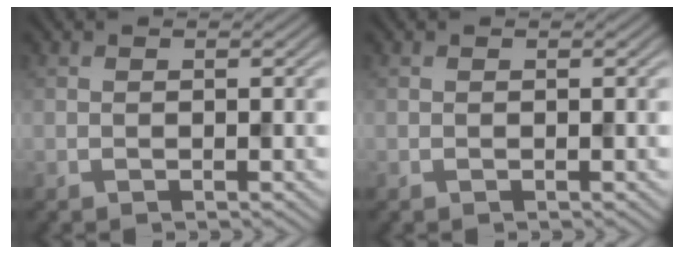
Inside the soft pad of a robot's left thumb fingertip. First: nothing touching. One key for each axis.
{"total": 0.0}